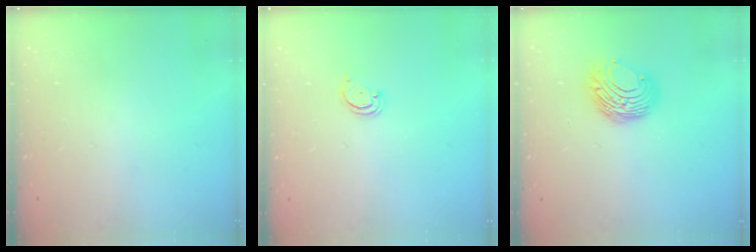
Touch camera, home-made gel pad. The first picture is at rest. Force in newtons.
{"total": 1.5, "press": 1.5, "slide": 0.1}
{"total": 9.1, "press": 9.1, "slide": 0.4}